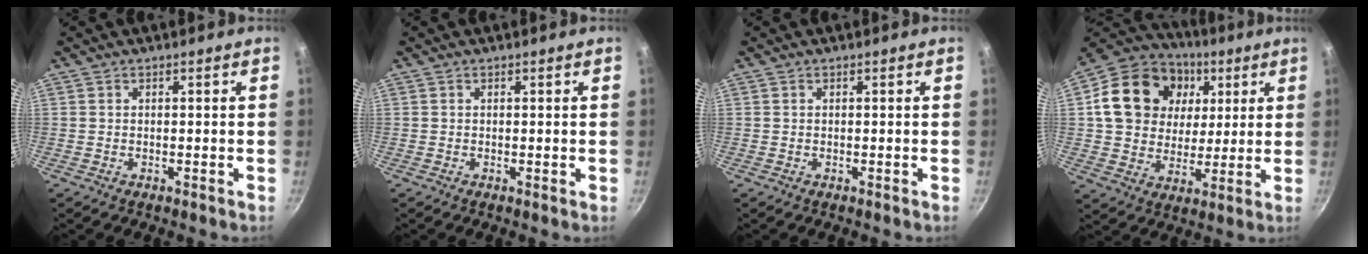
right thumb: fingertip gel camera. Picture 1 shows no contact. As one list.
[{"total": 0.0}, {"total": 0.0}, {"total": 20.4, "force": [5.5, 16.4, 10.9], "torque": [-0.175, 0.007, 0.089]}]